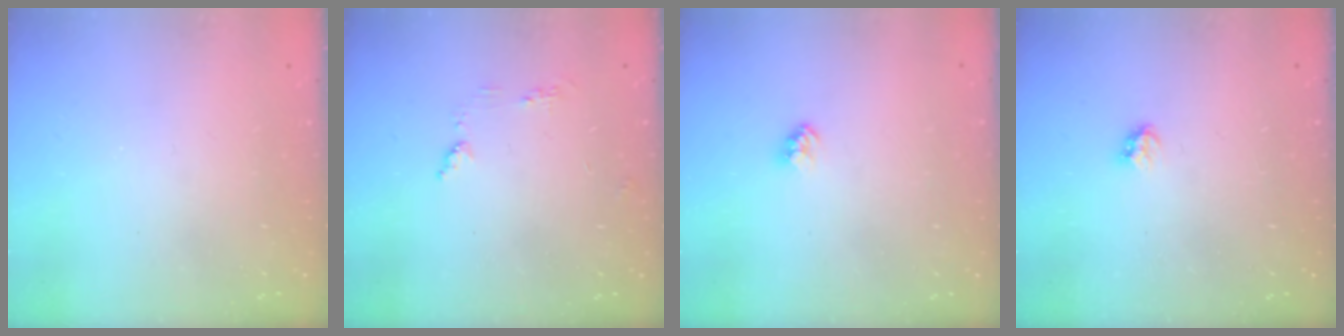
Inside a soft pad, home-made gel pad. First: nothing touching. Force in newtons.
{"total": 5.3, "press": 5.2, "slide": 0.6}
{"total": 2.3, "press": 2.3, "slide": 0.1}
{"total": 2.8, "press": 2.8, "slide": 0.5}